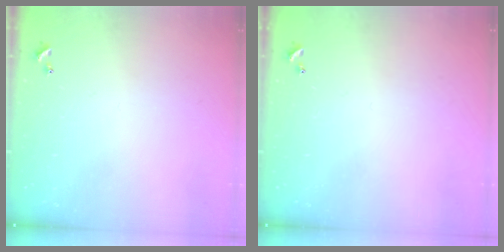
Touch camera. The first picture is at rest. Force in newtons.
{"total": 0.0}